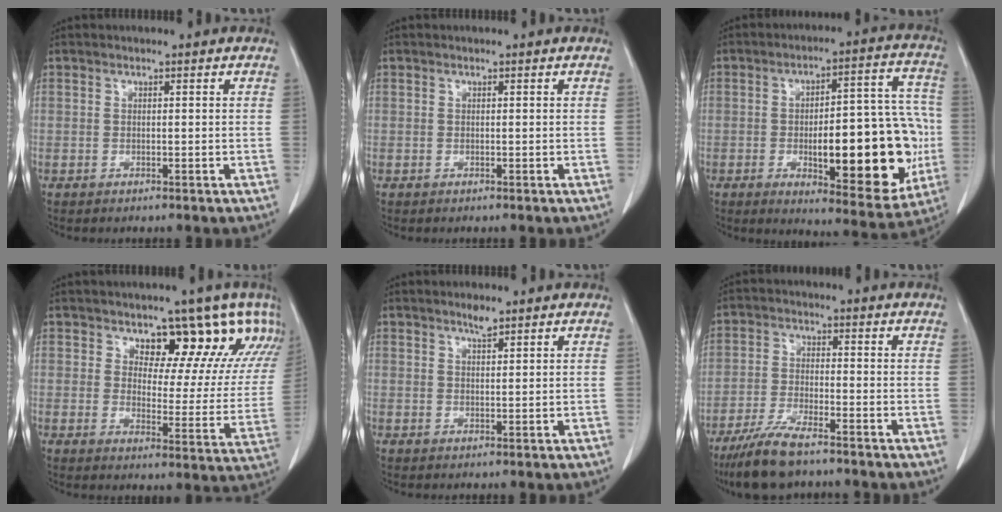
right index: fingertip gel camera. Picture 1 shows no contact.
{"total": 0.0}
{"total": 22.0, "force": [-4.2, 6.9, 20.5], "torque": [-0.228, 0.025, -0.038]}
{"total": 15.4, "force": [11.6, 7.1, 7.2], "torque": [-0.053, -0.012, 0.118]}
{"total": 1.7, "force": [1.4, 0.3, 0.9], "torque": [-0.021, 0.000, 0.027]}
{"total": 8.4, "force": [-6.5, 1.4, 5.1], "torque": [-0.102, -0.022, -0.119]}